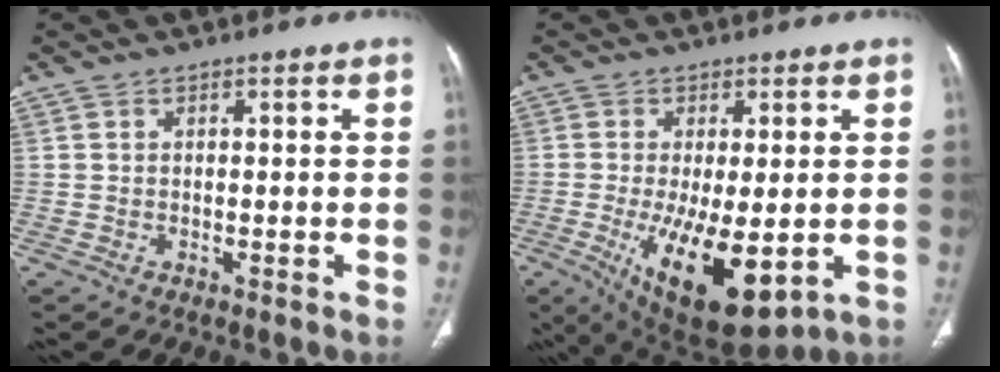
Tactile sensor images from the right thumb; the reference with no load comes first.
{"total": 14.7, "force": [-3.6, 5.5, 13.1], "torque": [-0.224, -0.028, -0.037]}